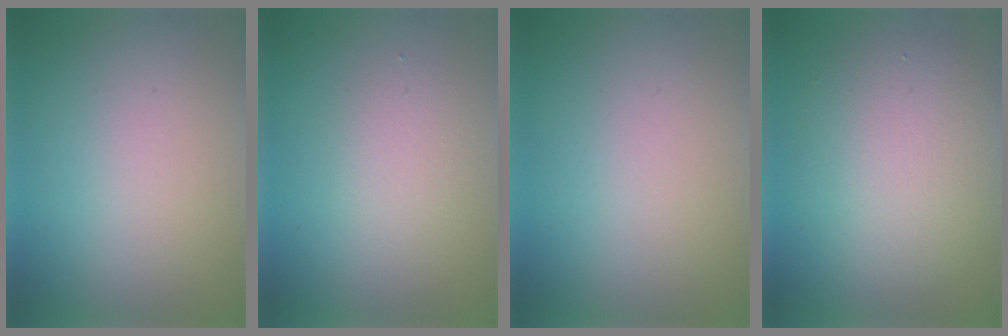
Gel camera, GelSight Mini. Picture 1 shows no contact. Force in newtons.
{"total": 1.9, "press": 1.9, "slide": 0.2}
{"total": 0.0}
{"total": 5.7, "press": 5.7, "slide": 0.4}